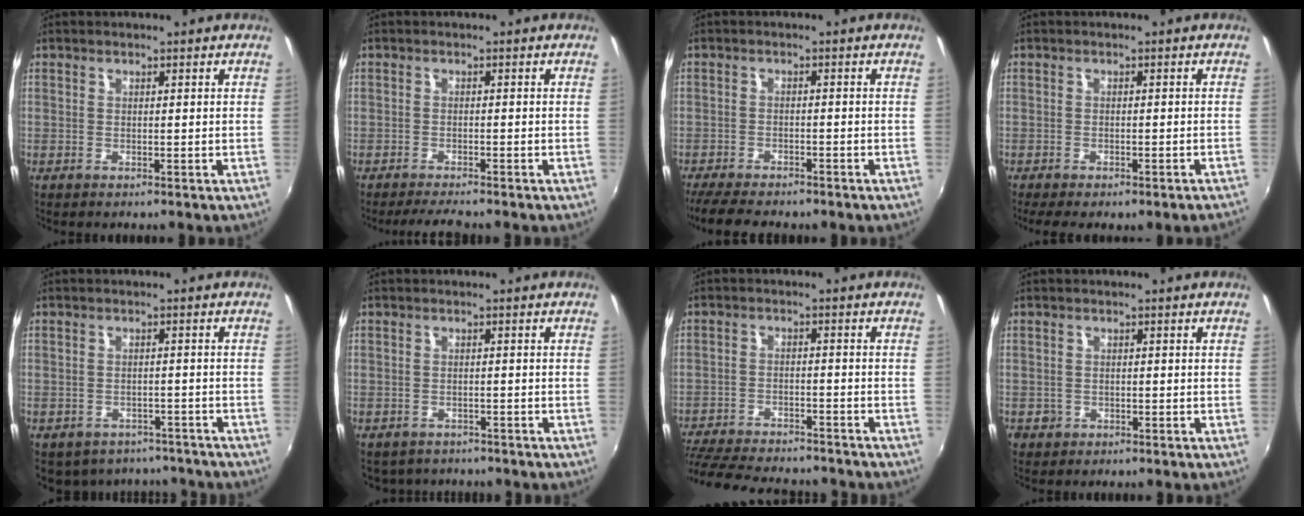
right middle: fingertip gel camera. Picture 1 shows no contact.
{"total": 3.9, "force": [-3.6, 0.6, 1.4], "torque": [-0.037, -0.010, -0.057]}
{"total": 8.3, "force": [-7.2, 1.9, 3.7], "torque": [-0.093, -0.023, -0.118]}
{"total": 5.0, "force": [-4.0, 0.7, 3.0], "torque": [-0.064, -0.019, -0.053]}
{"total": 9.8, "force": [-7.8, 5.2, 2.9], "torque": [-0.066, 0.002, -0.089]}
{"total": 3.6, "force": [-3.1, 1.7, 0.4], "torque": [-0.012, -0.011, -0.043]}
{"total": 17.6, "force": [-15.3, 4.6, 7.4], "torque": [-0.163, -0.020, -0.228]}
{"total": 1.9, "force": [-0.7, 1.7, 0.5], "torque": [-0.014, -0.004, -0.010]}